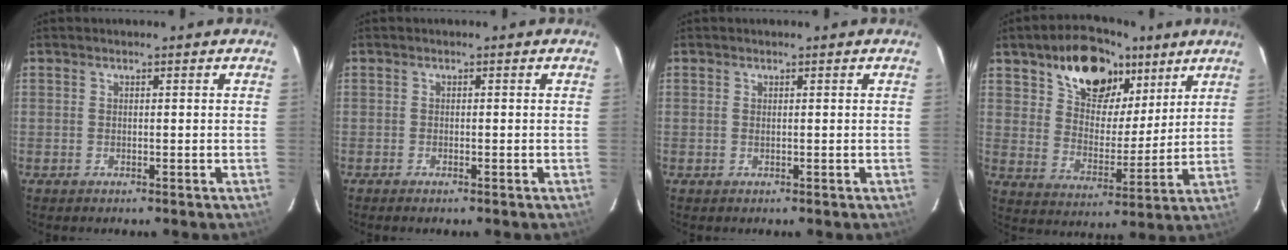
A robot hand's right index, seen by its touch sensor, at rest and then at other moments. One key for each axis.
{"total": 0.6, "fx": -0.6, "fy": -0.1, "fz": 0.1, "tx": -0.004, "ty": -0.002, "tz": -0.012}
{"total": 0.0}
{"total": 16.9, "fx": 10.2, "fy": 9.4, "fz": 9.6, "tx": -0.163, "ty": 0.025, "tz": 0.177}